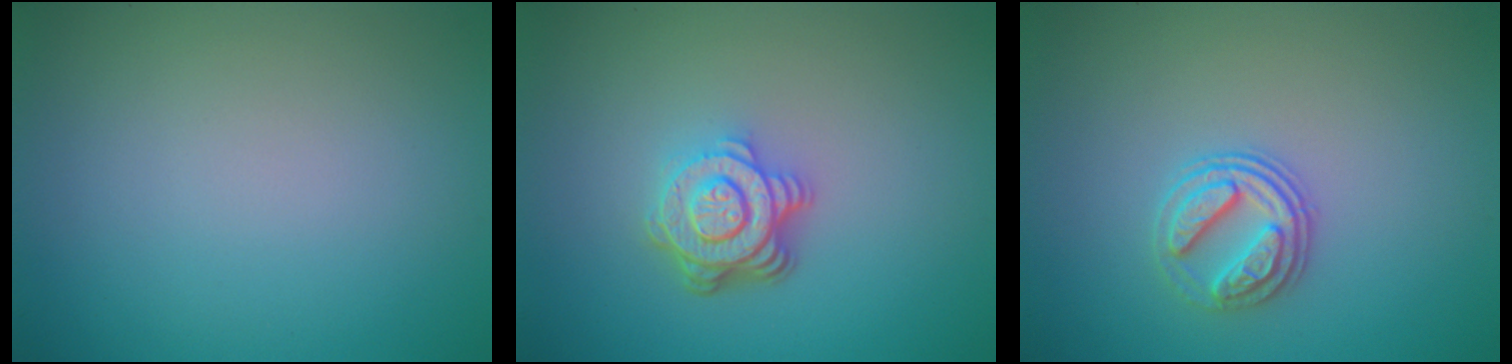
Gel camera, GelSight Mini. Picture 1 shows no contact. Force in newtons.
{"total": 4.7, "press": 3.4, "slide": 3.3}
{"total": 2.7, "press": 2.5, "slide": 1.0}